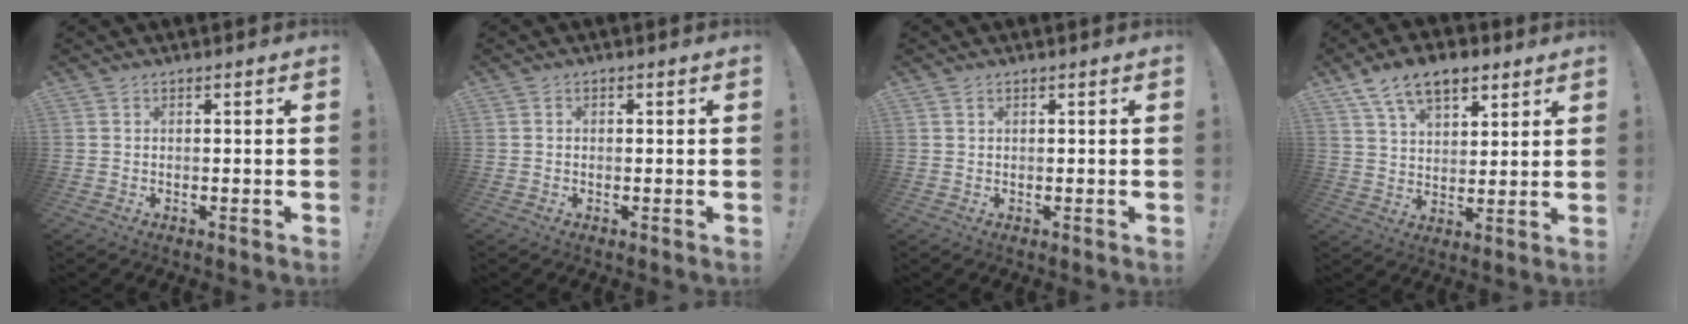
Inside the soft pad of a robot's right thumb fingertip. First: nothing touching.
{"total": 0.7, "force": [-0.3, 0.7, 0.1], "torque": [-0.001, 0.003, -0.007]}
{"total": 0.8, "force": [0.6, 0.5, 0.4], "torque": [-0.001, -0.002, 0.009]}
{"total": 11.8, "force": [7.3, 6.6, 6.4], "torque": [-0.111, -0.026, 0.139]}